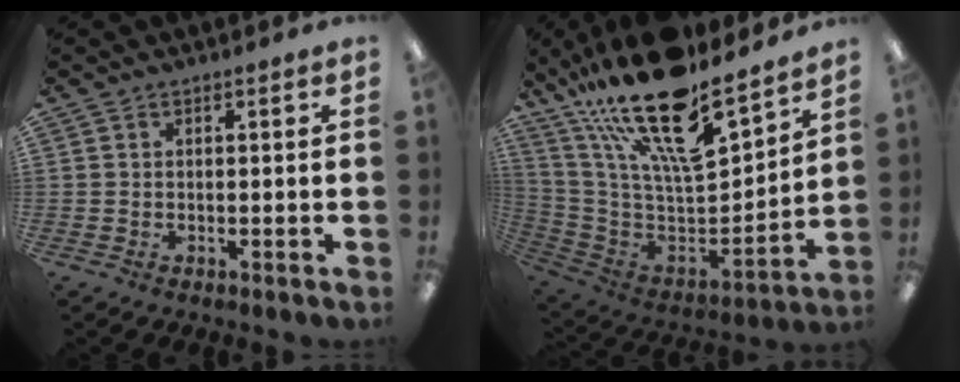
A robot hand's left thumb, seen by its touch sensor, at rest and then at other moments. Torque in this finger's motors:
{"motor_torque": [1.52, 0.45, 2.17, -0.59, 0.42]}